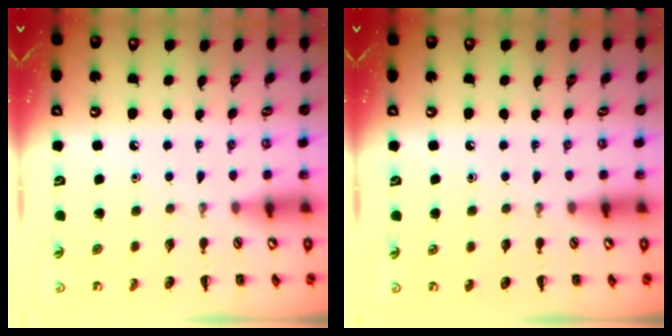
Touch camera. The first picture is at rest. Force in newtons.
{"total": 0.0}